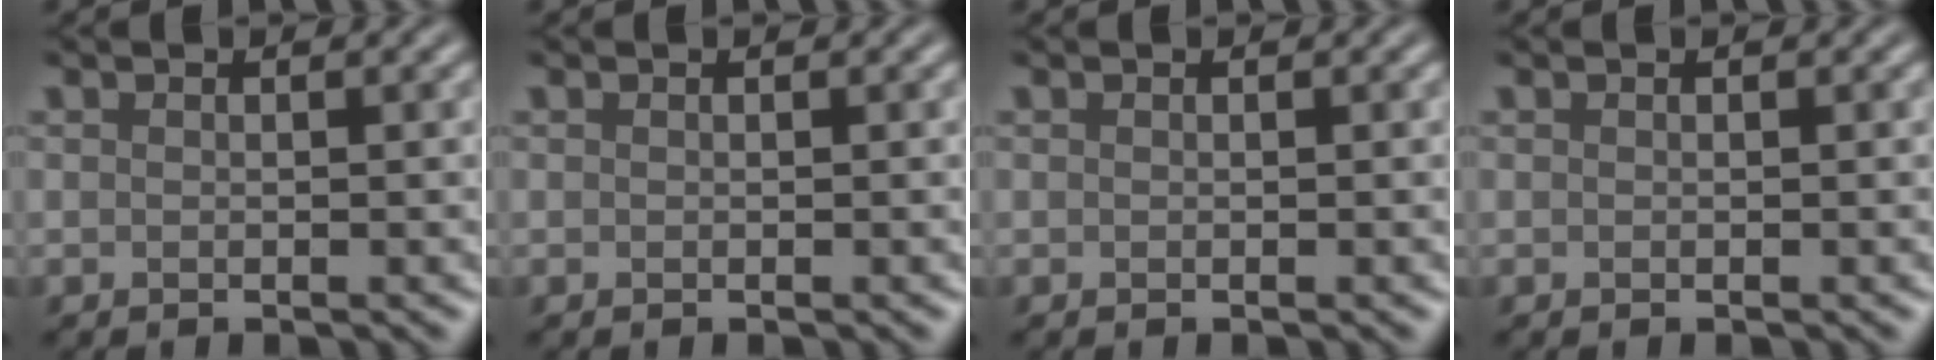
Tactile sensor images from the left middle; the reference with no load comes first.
{"total": 0.0}
{"total": 0.0}
{"total": 0.0}